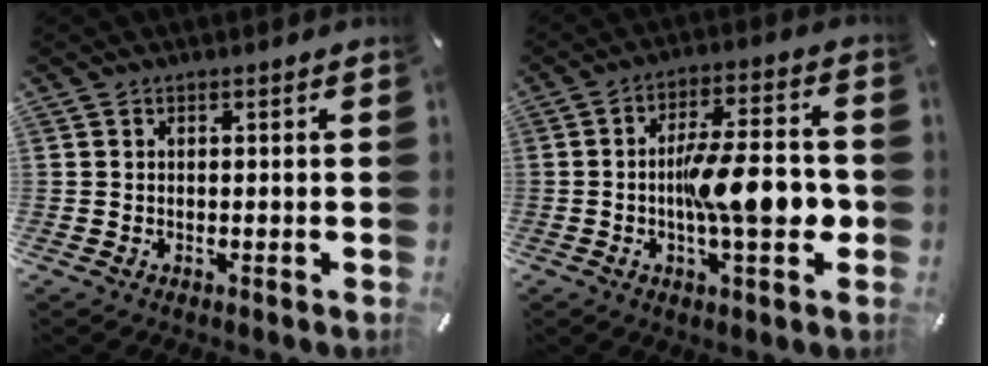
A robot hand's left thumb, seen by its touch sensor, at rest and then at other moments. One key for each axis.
{"total": 14.4, "fx": -2.0, "fy": 4.5, "fz": 13.5, "tx": -0.193, "ty": 0.002, "tz": -0.035}